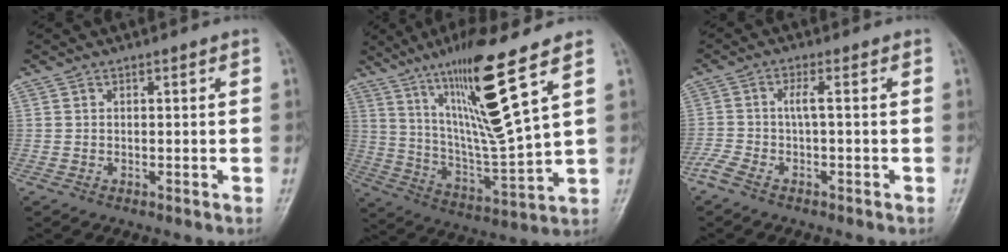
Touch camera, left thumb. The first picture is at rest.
{"total": 18.4, "force": [9.8, 1.1, 15.5], "torque": [-0.274, -0.063, 0.183]}
{"total": 4.3, "force": [-1.7, 0.3, 3.9], "torque": [-0.109, 0.014, -0.032]}